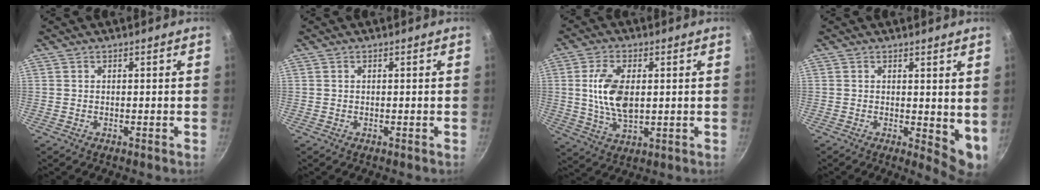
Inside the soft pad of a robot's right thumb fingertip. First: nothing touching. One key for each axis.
{"total": 0.0}
{"total": 10.6, "fx": 1.2, "fy": 5.5, "fz": 9.0, "tx": -0.175, "ty": -0.008, "tz": 0.029}
{"total": 6.5, "fx": 0.9, "fy": 2.8, "fz": 5.9, "tx": -0.065, "ty": -0.018, "tz": 0.018}